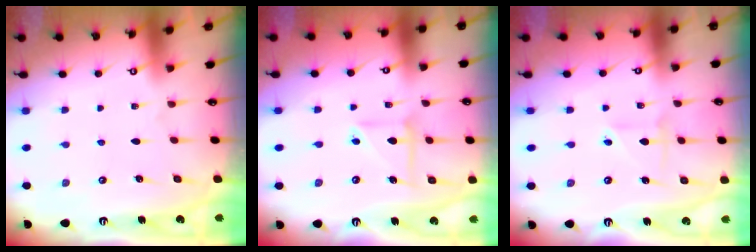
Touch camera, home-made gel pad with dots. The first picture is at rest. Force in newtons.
{"total": 8.4, "press": 8.3, "slide": 1.1}
{"total": 2.5, "press": 2.3, "slide": 0.8}